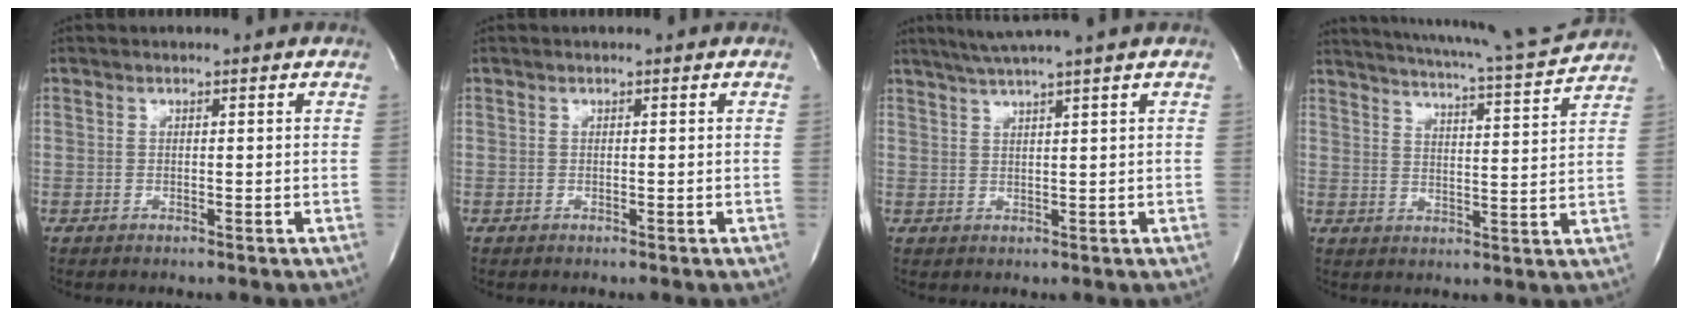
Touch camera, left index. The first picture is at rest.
{"total": 0.0}
{"total": 6.1, "force": [4.8, -1.7, 3.3], "torque": [-0.053, 0.013, 0.082]}
{"total": 14.1, "force": [13.2, -0.9, 4.8], "torque": [-0.086, -0.032, 0.180]}